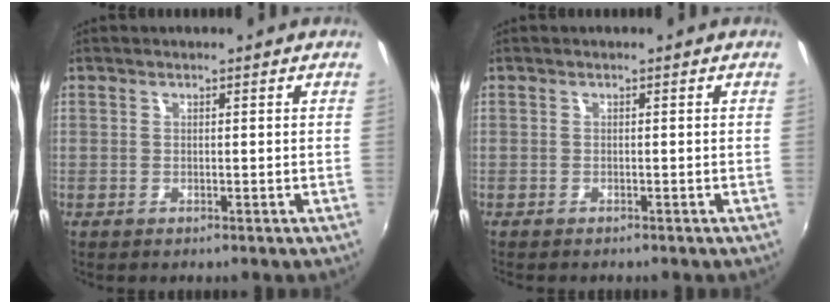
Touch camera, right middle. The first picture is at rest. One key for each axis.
{"total": 0.8, "fx": -0.8, "fy": 0.0, "fz": 0.3, "tx": -0.010, "ty": -0.004, "tz": -0.011}